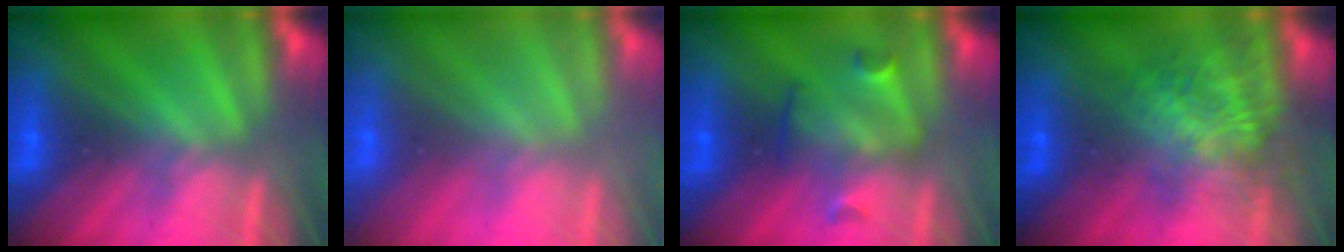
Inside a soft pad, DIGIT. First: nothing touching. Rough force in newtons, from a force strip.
{"total": 2.4}
{"total": 3.0}
{"total": 7.4}